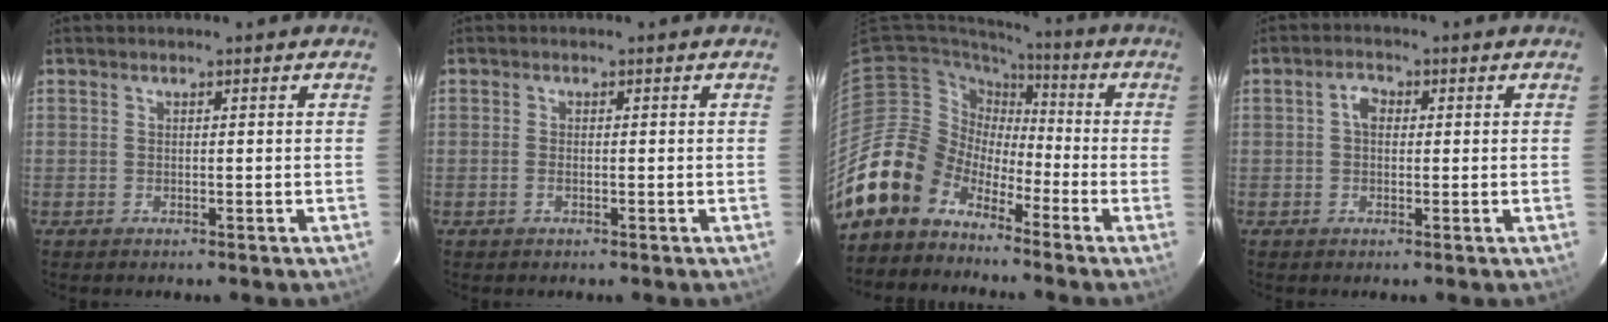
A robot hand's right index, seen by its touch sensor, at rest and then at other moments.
{"total": 1.1, "force": [-0.4, 0.6, 0.8], "torque": [-0.019, -0.001, -0.008]}
{"total": 13.3, "force": [-9.4, 9.1, 2.0], "torque": [-0.059, 0.027, -0.177]}
{"total": 2.9, "force": [0.4, 2.1, 2.0], "torque": [-0.035, 0.011, 0.006]}